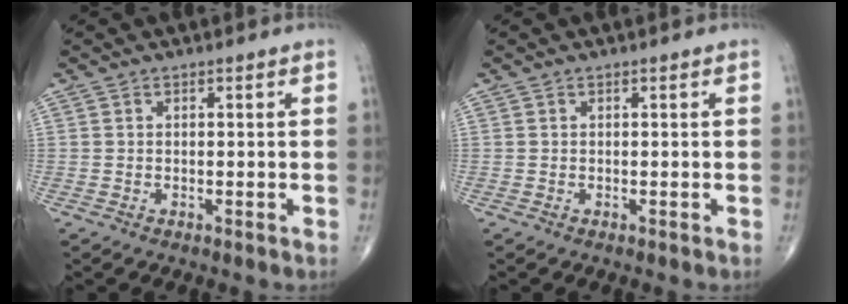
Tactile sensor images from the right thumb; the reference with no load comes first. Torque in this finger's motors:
{"motor_torque": [0.00, 0.00, 0.08, 0.01, 0.00]}